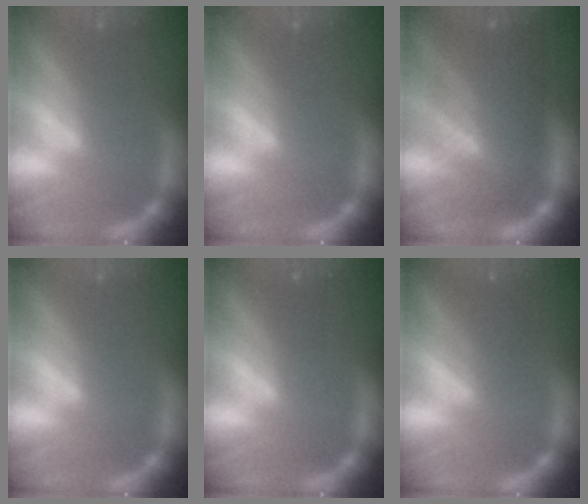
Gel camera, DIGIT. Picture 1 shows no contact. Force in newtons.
{"total": 0.0}
{"total": 9.1}
{"total": 0.0}
{"total": 1.0}
{"total": 2.5}